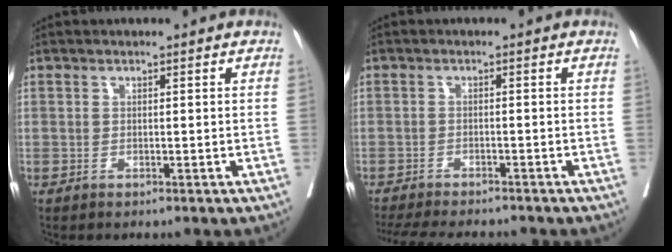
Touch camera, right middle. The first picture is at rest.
{"total": 9.9, "force": [-9.1, 1.7, 3.6], "torque": [-0.057, -0.010, -0.127]}